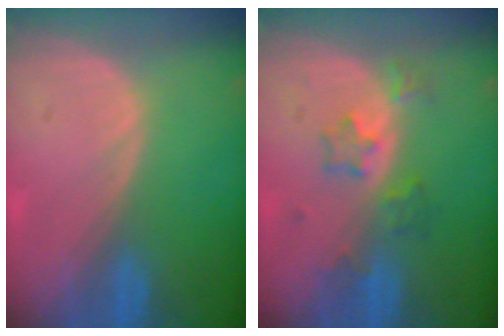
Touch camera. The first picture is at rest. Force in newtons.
{"total": 4.5, "press": 4.2, "slide": 1.5}